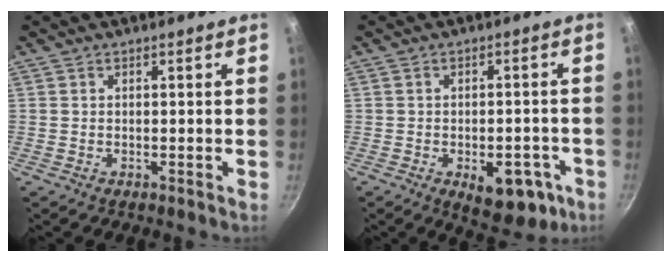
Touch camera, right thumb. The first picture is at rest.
{"total": 10.6, "force": [-4.0, 5.7, 8.0], "torque": [-0.060, 0.015, -0.039]}